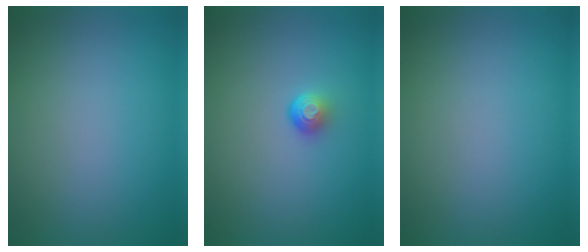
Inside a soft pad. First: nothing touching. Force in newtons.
{"total": 1.7, "press": 1.0, "slide": 1.4}
{"total": 0.0}